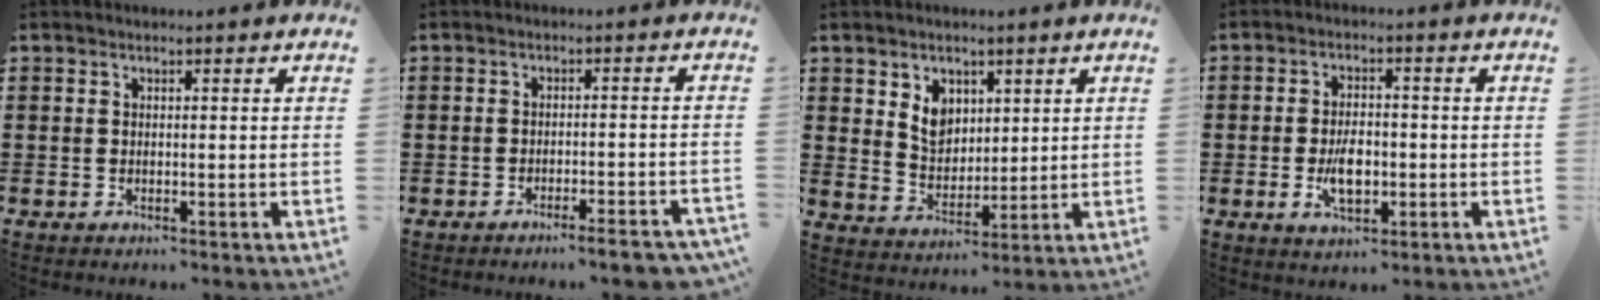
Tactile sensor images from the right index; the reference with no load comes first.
{"total": 3.9, "force": [-3.2, 0.0, 2.2], "torque": [-0.035, -0.009, -0.057]}
{"total": 5.6, "force": [2.4, 4.5, 2.5], "torque": [-0.060, 0.011, 0.042]}
{"total": 5.5, "force": [-1.2, 2.9, 4.5], "torque": [-0.085, -0.003, -0.024]}